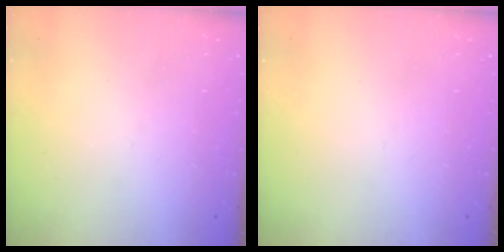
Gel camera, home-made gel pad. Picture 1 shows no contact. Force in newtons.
{"total": 0.0}